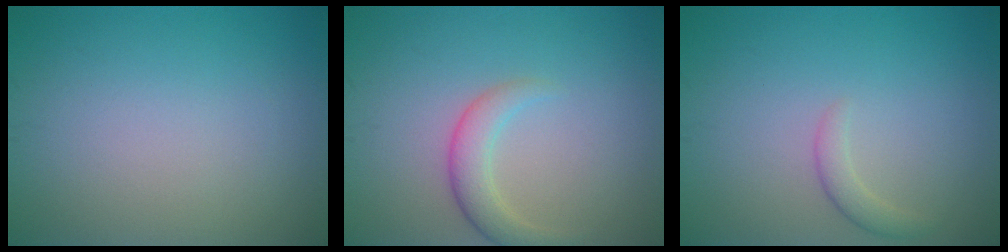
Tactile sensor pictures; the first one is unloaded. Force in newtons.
{"total": 2.7, "press": 2.7, "slide": 0.2}
{"total": 1.4, "press": 1.4, "slide": 0.1}